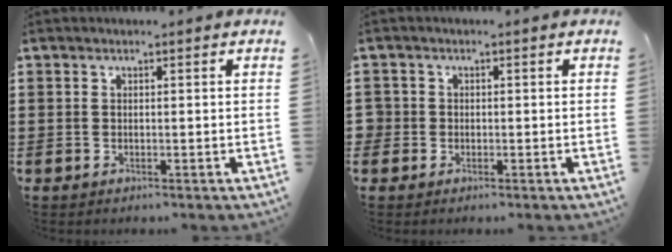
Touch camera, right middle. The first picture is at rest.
{"total": 1.7, "force": [-0.2, 1.7, 0.2], "torque": [-0.011, 0.007, -0.008]}